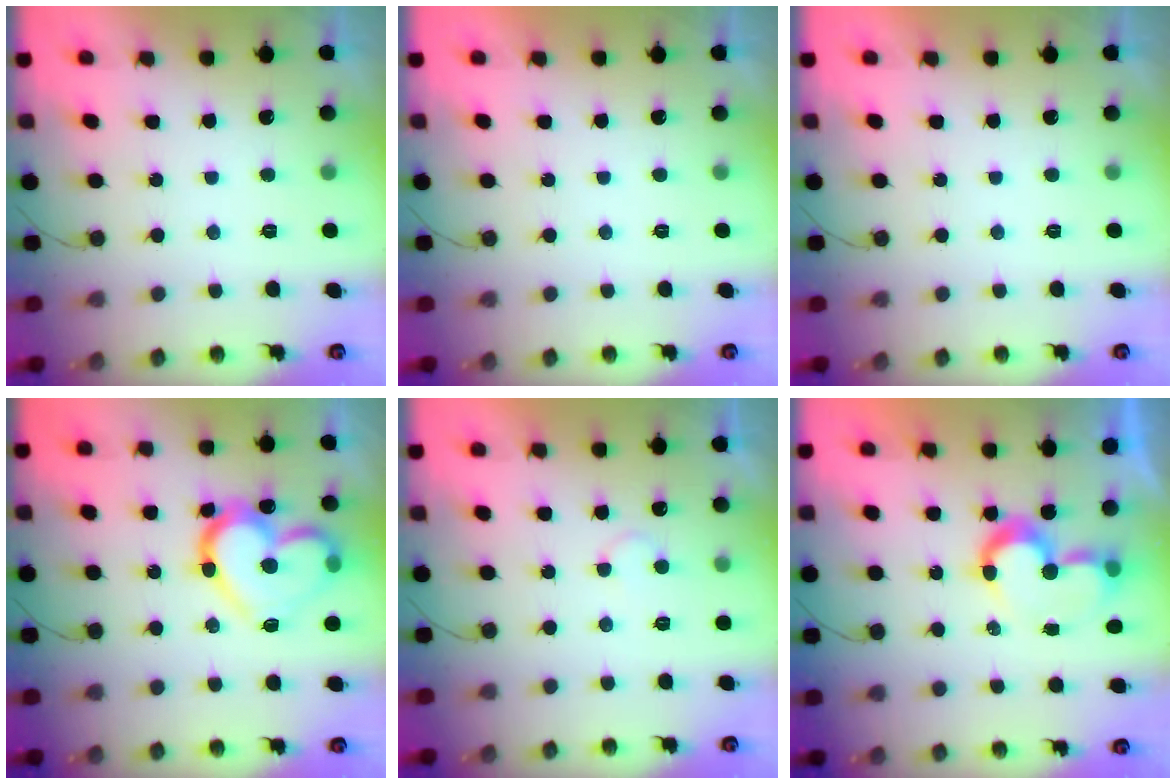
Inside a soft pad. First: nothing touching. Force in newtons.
{"total": 1.8, "press": 1.8, "slide": 0.0}
{"total": 1.8, "press": 1.8, "slide": 0.0}
{"total": 18.5, "press": 18.3, "slide": 2.3}
{"total": 3.2, "press": 3.2, "slide": 0.3}
{"total": 8.7, "press": 8.7, "slide": 0.1}